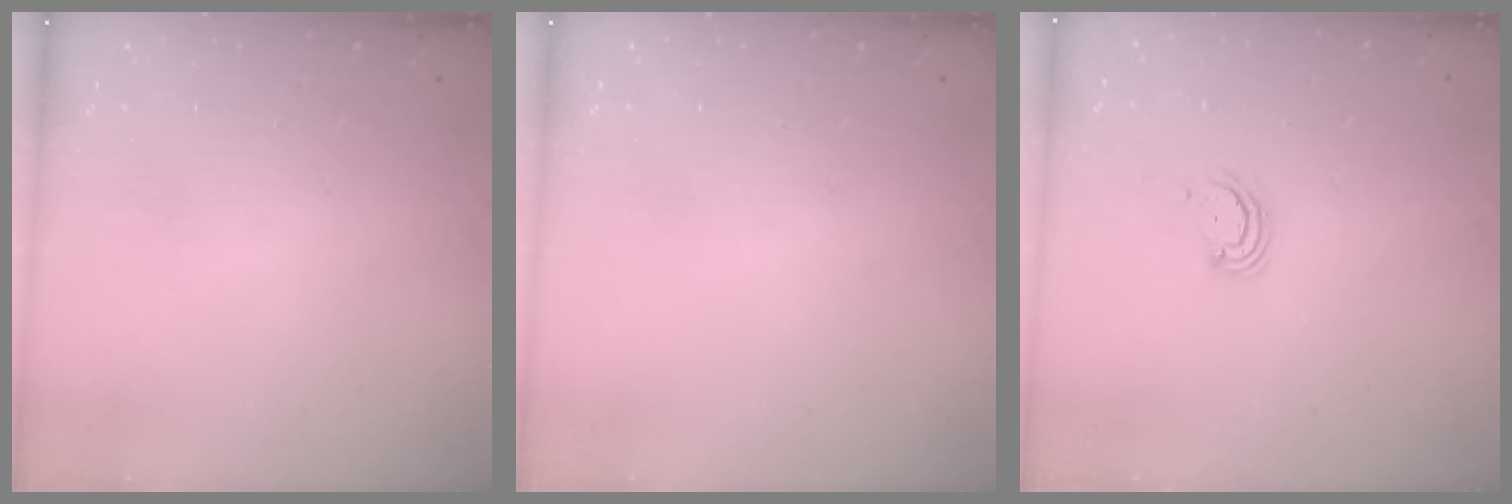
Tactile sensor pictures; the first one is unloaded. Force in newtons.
{"total": 0.0}
{"total": 2.9, "press": 2.9, "slide": 0.3}